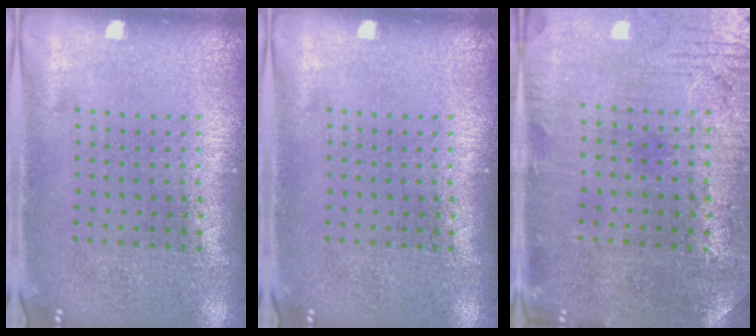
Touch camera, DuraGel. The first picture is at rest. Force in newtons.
{"total": 0.0}
{"total": 0.7, "press": 0.5, "slide": 0.5}